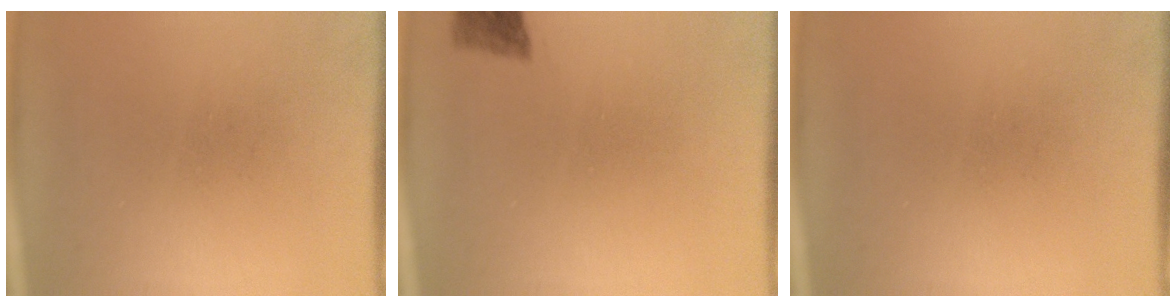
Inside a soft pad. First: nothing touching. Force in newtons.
{"total": 2.8}
{"total": 0.0}